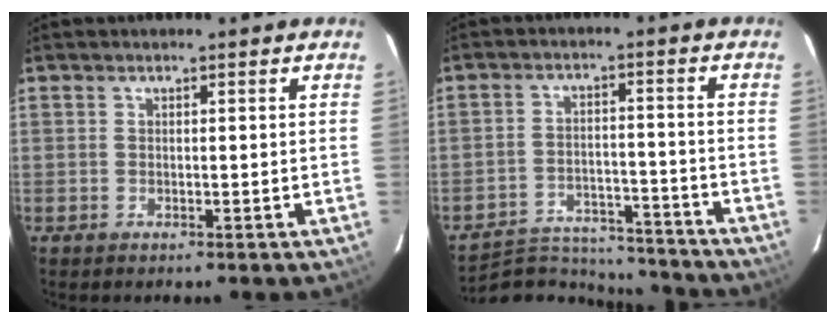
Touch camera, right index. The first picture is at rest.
{"total": 15.8, "force": [-15.0, 3.8, 3.1], "torque": [-0.079, 0.016, -0.214]}